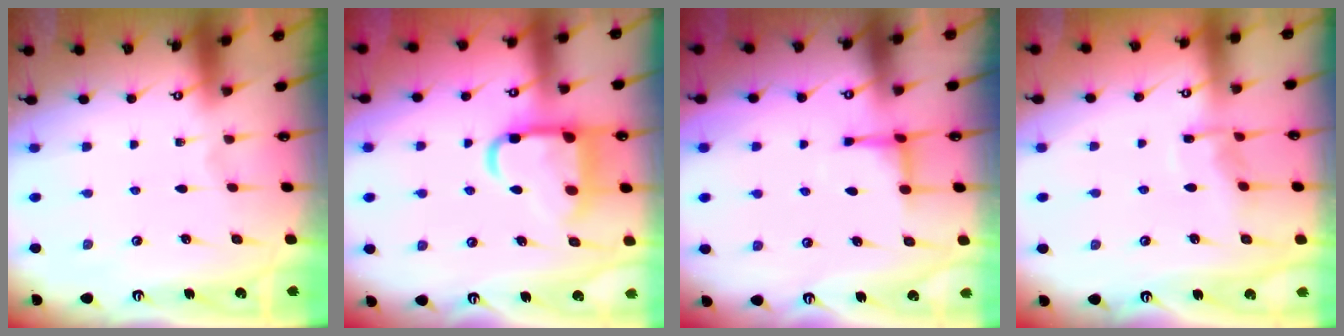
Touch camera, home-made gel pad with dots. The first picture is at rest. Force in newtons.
{"total": 15.0, "press": 14.9, "slide": 1.4}
{"total": 3.8, "press": 3.7, "slide": 0.9}
{"total": 6.0, "press": 5.9, "slide": 0.6}